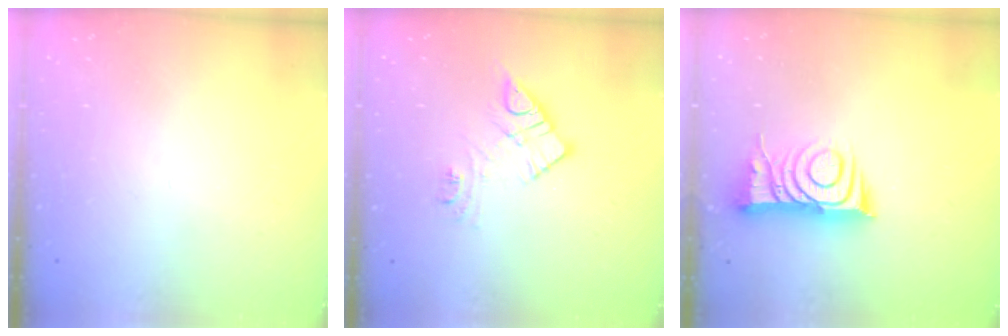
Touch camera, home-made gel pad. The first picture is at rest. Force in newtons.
{"total": 9.5, "press": 9.4, "slide": 0.6}
{"total": 9.4, "press": 9.4, "slide": 0.6}